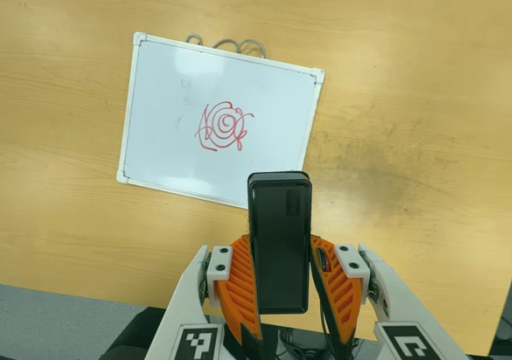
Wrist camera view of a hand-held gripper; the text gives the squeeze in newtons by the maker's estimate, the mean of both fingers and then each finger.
{"total": 4.3, "left": 3.3, "right": 5.3}